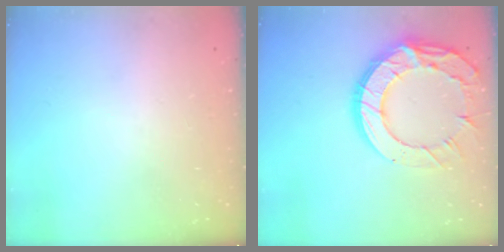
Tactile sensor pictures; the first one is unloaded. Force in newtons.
{"total": 18.8, "press": 18.7, "slide": 1.6}